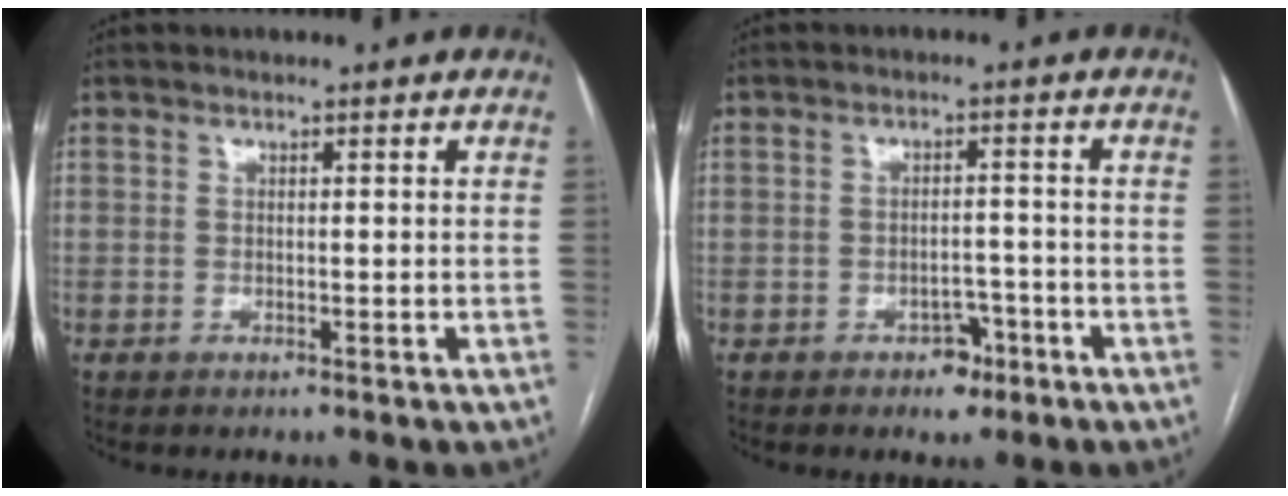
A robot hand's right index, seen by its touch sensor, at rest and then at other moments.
{"total": 3.7, "force": [-2.3, 2.1, 2.0], "torque": [-0.022, 0.006, -0.028]}